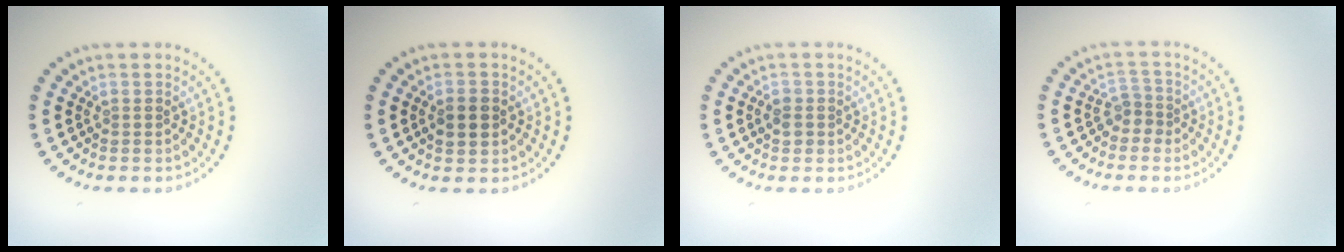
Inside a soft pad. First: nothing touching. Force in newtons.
{"total": 2.5, "press": 2.4, "slide": 0.3}
{"total": 1.2, "press": 1.2, "slide": 0.4}
{"total": 1.7, "press": 1.2, "slide": 1.2}